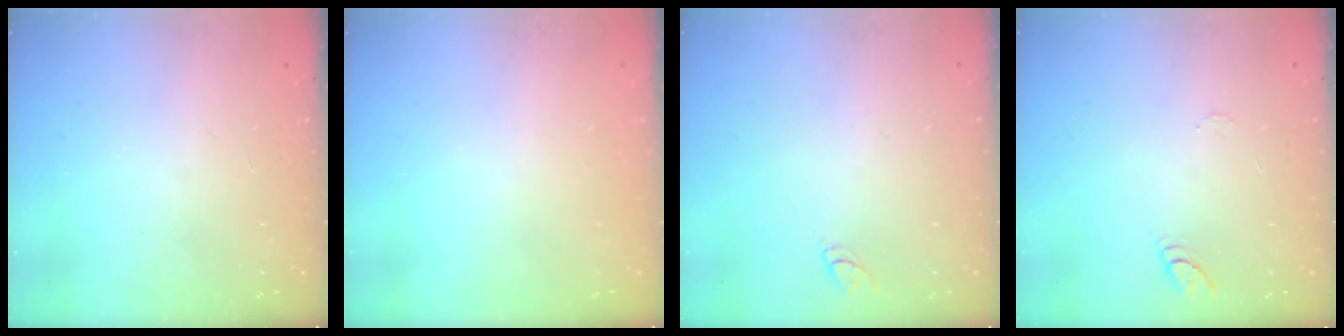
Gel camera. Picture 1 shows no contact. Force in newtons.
{"total": 0.0}
{"total": 4.0, "press": 3.9, "slide": 0.3}
{"total": 6.2, "press": 6.2, "slide": 0.6}